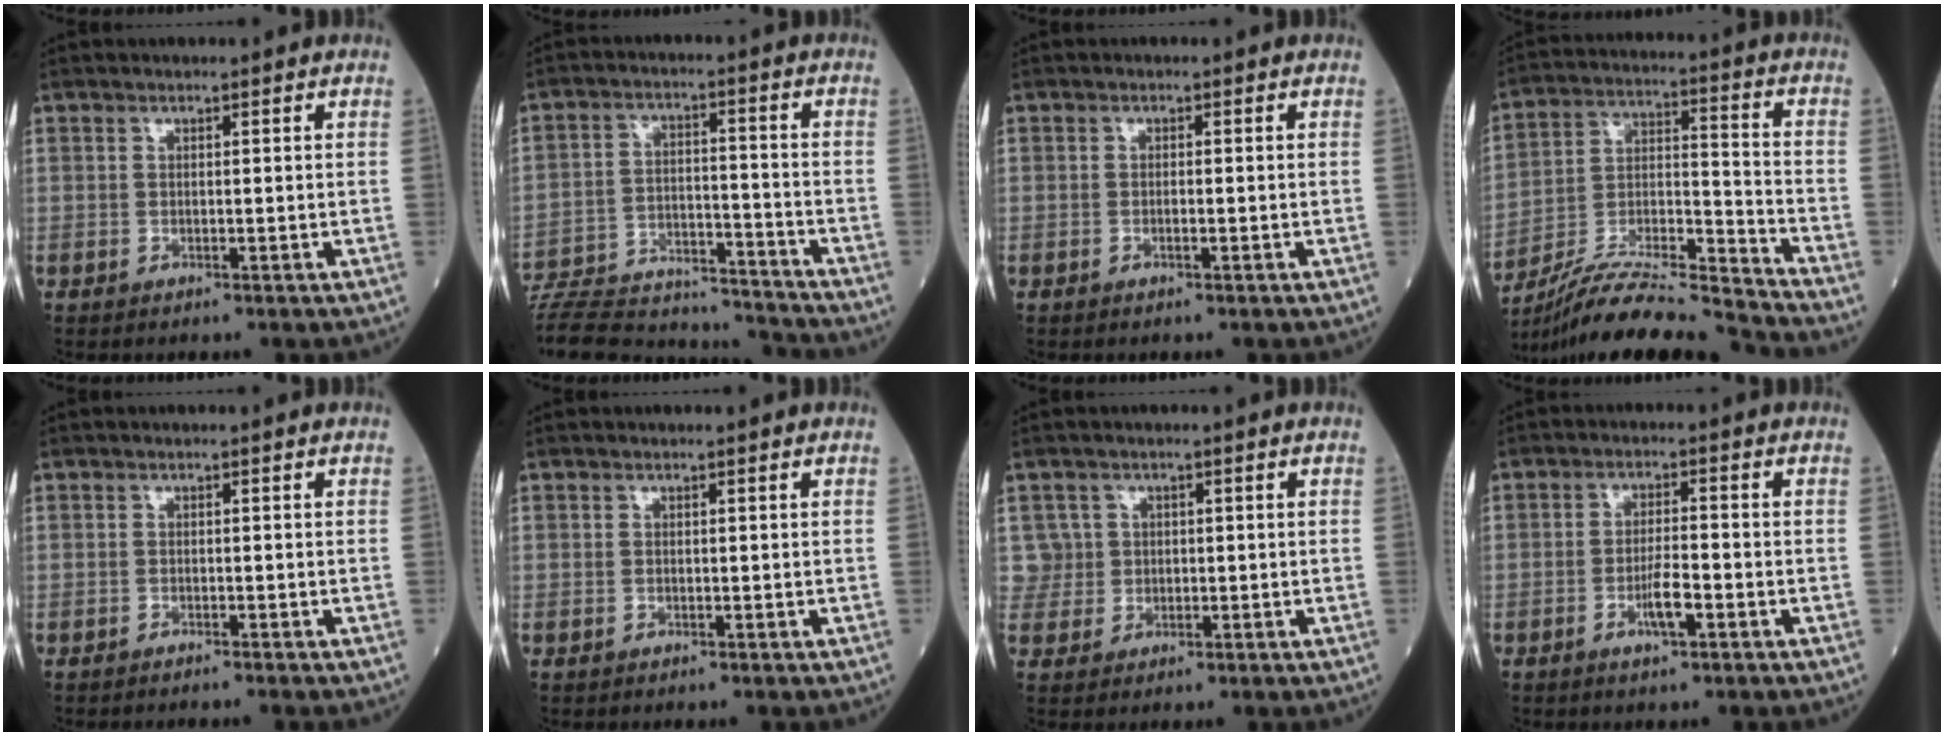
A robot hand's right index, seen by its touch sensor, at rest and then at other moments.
{"total": 21.0, "force": [-20.2, 2.8, 5.1], "torque": [-0.128, -0.004, -0.301]}
{"total": 0.6, "force": [-0.2, 0.1, 0.5], "torque": [-0.013, 0.001, -0.002]}
{"total": 17.9, "force": [-17.0, -1.4, 5.5], "torque": [-0.105, 0.006, -0.297]}
{"total": 1.9, "force": [-1.8, -0.2, 0.7], "torque": [-0.010, 0.002, -0.020]}
{"total": 0.0}
{"total": 3.0, "force": [0.5, 2.9, -0.6], "torque": [0.026, 0.008, 0.006]}
{"total": 3.9, "force": [-1.7, 0.6, 3.5], "torque": [-0.066, 0.000, -0.029]}